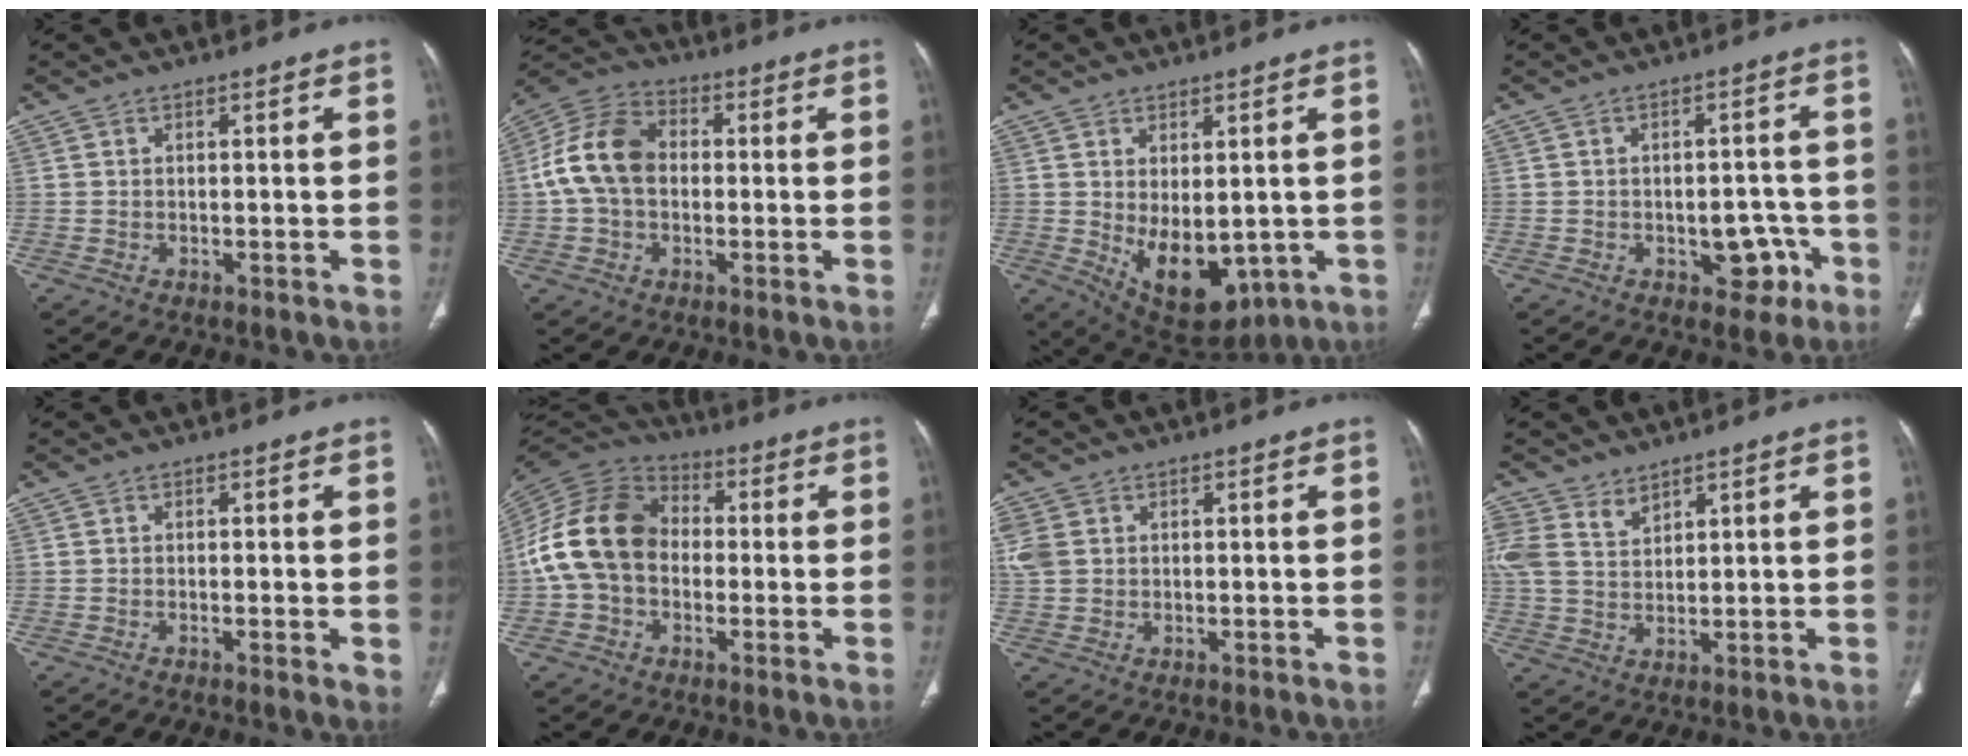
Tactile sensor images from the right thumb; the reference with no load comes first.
{"total": 12.7, "force": [0.2, 9.2, 8.7], "torque": [-0.160, 0.033, -0.006]}
{"total": 11.8, "force": [-1.3, 6.8, 9.6], "torque": [-0.126, -0.014, 0.012]}
{"total": 6.5, "force": [-2.8, 4.3, 4.0], "torque": [-0.016, 0.028, -0.030]}
{"total": 1.7, "force": [-0.2, 0.3, 1.6], "torque": [-0.031, -0.006, -0.007]}
{"total": 16.1, "force": [-0.7, 12.4, 10.2], "torque": [-0.194, 0.037, -0.023]}
{"total": 4.2, "force": [0.9, 3.4, 2.3], "torque": [-0.055, 0.009, 0.023]}
{"total": 7.9, "force": [5.0, 5.1, 3.3], "torque": [-0.062, -0.006, 0.110]}